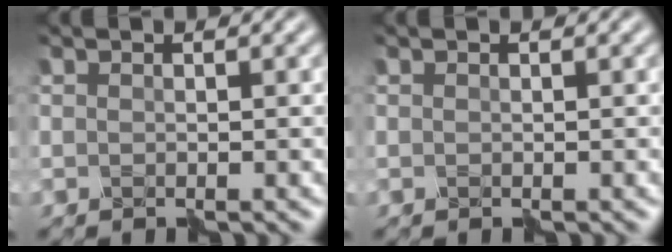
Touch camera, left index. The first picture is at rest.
{"total": 0.0}